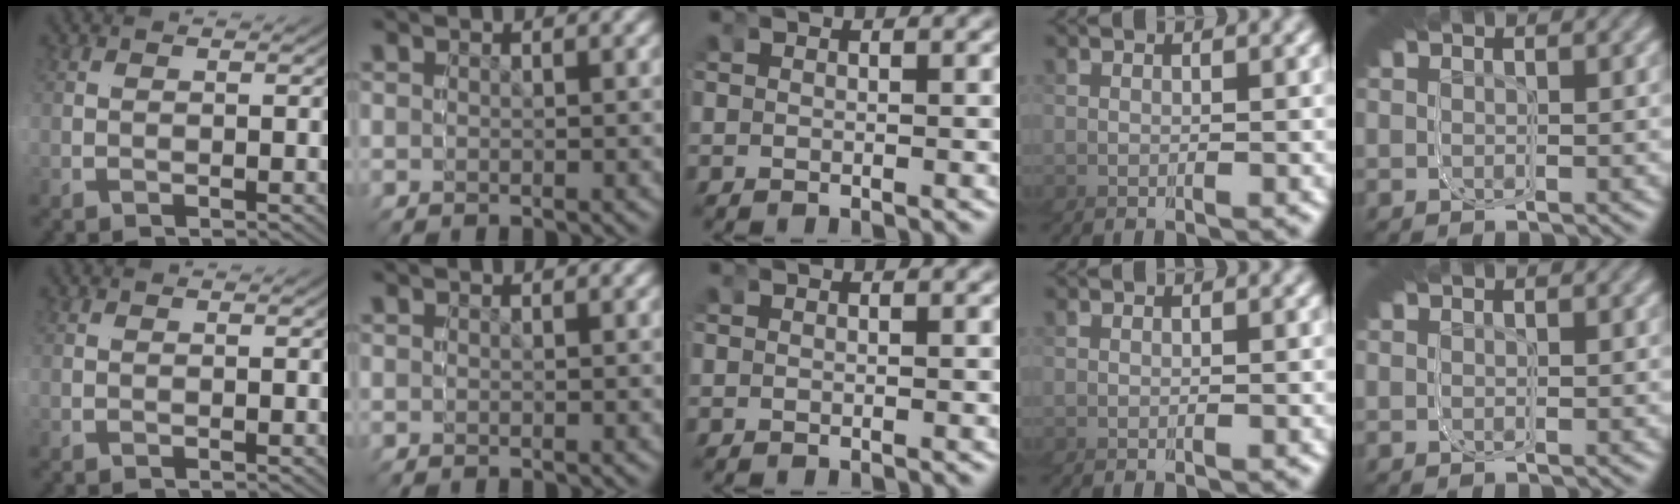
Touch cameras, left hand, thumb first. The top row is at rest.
{}